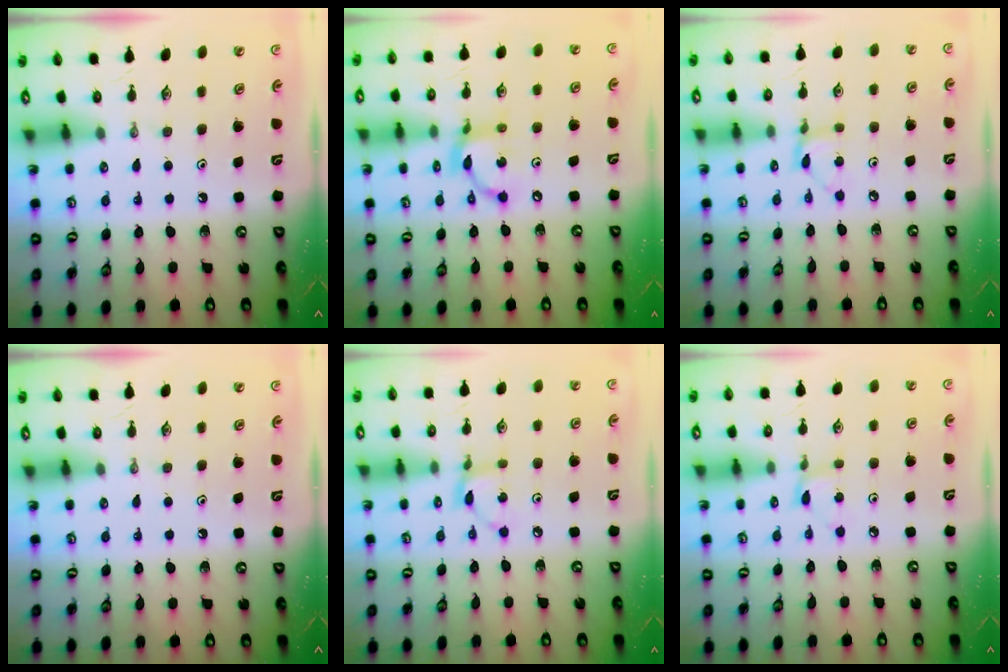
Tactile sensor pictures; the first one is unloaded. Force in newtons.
{"total": 10.6, "press": 10.6, "slide": 0.7}
{"total": 4.1, "press": 4.1, "slide": 0.1}
{"total": 0.0}
{"total": 3.4, "press": 3.4, "slide": 0.1}
{"total": 2.7, "press": 2.7, "slide": 0.3}